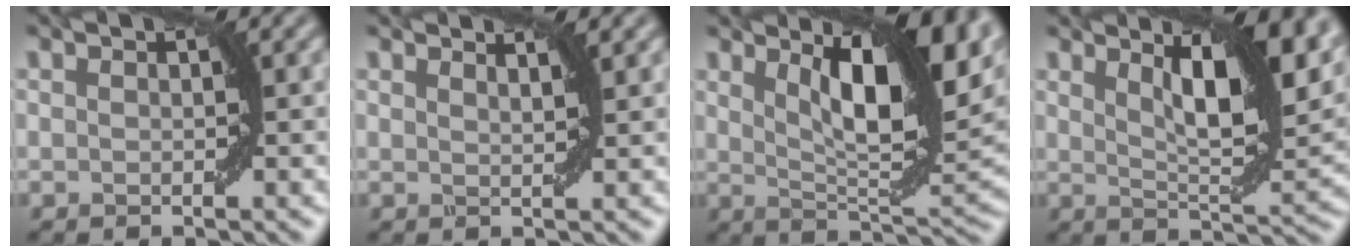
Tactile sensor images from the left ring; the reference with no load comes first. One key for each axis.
{"total": 1.5, "fx": 1.4, "fy": 0.2, "fz": 0.6, "tx": -0.002, "ty": -0.003, "tz": 0.014}
{"total": 11.8, "fx": 4.5, "fy": 3.5, "fz": 10.3, "tx": -0.149, "ty": 0.009, "tz": 0.077}
{"total": 8.9, "fx": 4.1, "fy": 2.3, "fz": 7.6, "tx": -0.111, "ty": 0.001, "tz": 0.074}